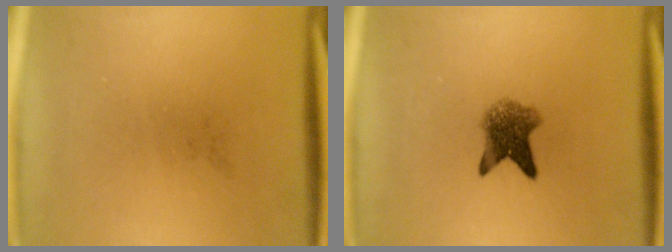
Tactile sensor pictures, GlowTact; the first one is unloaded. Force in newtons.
{"total": 4.9}